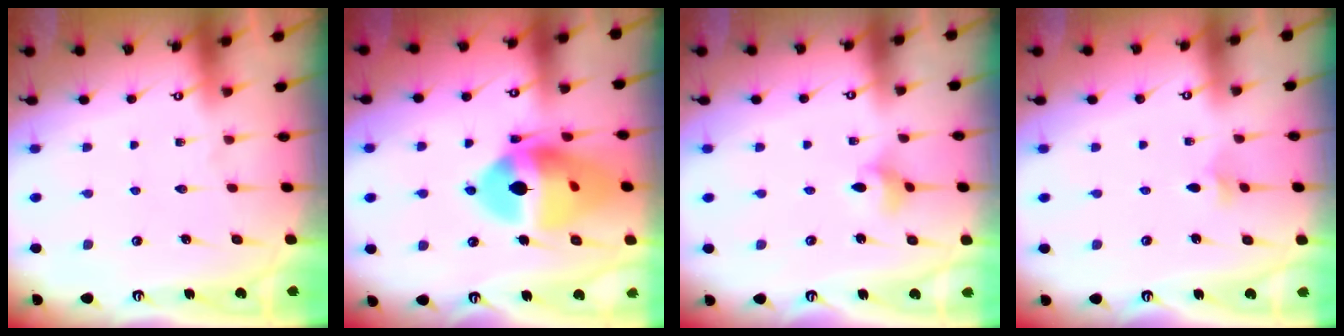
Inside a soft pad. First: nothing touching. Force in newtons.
{"total": 18.5, "press": 17.5, "slide": 5.9}
{"total": 3.3, "press": 3.2, "slide": 0.7}
{"total": 2.1, "press": 2.1, "slide": 0.5}